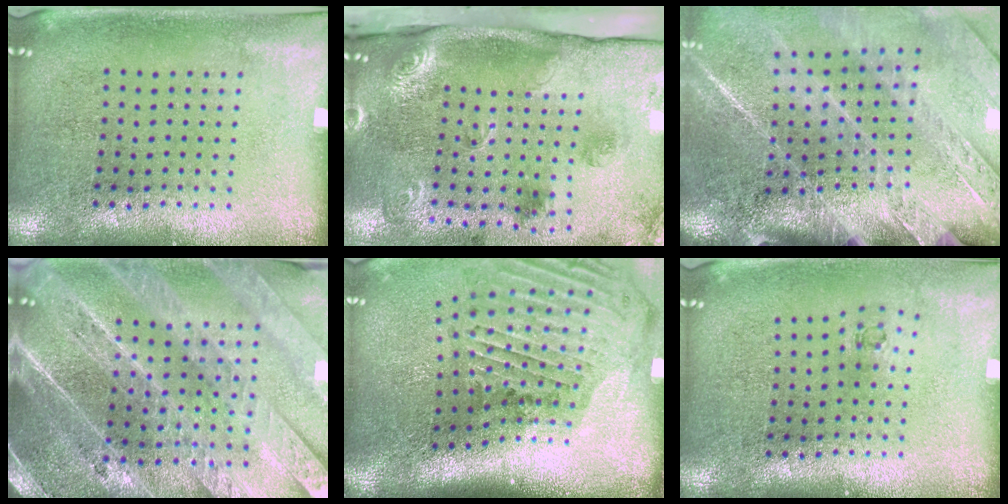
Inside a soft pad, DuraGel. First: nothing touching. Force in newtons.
{"total": 2.8, "press": 1.9, "slide": 2.1}
{"total": 3.8, "press": 3.2, "slide": 2.1}
{"total": 5.0, "press": 4.3, "slide": 2.4}
{"total": 2.9, "press": 2.1, "slide": 2.0}
{"total": 0.6, "press": 0.2, "slide": 0.5}